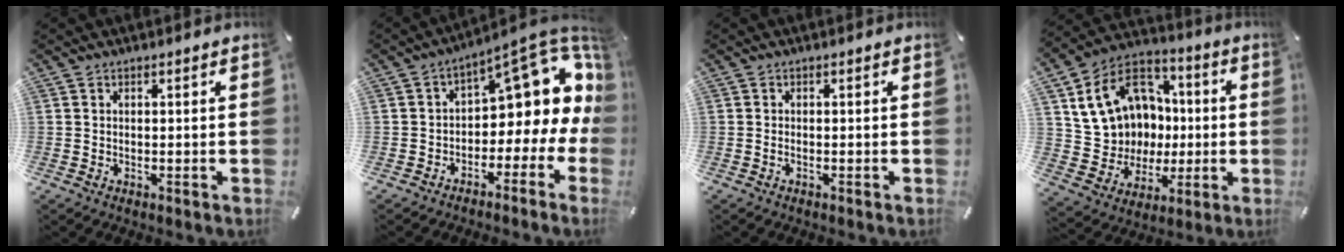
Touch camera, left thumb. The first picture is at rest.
{"total": 12.3, "force": [6.8, 5.4, 8.8], "torque": [-0.124, -0.062, 0.109]}
{"total": 1.0, "force": [-0.5, 0.4, 0.7], "torque": [-0.015, 0.000, -0.010]}
{"total": 17.2, "force": [3.1, 15.4, 6.9], "torque": [-0.138, -0.009, 0.079]}